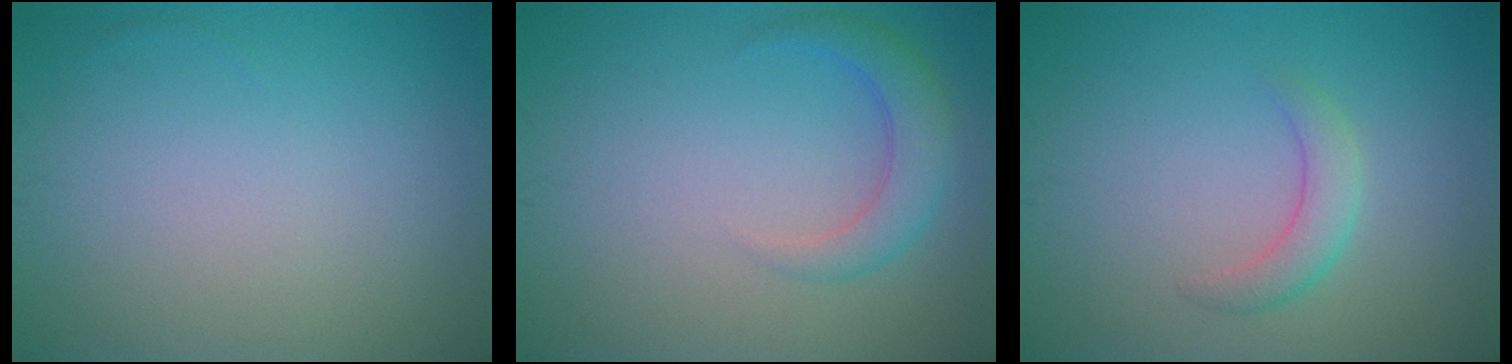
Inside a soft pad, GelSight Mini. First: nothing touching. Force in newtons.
{"total": 2.9, "press": 2.9, "slide": 0.2}
{"total": 2.2, "press": 2.2, "slide": 0.2}